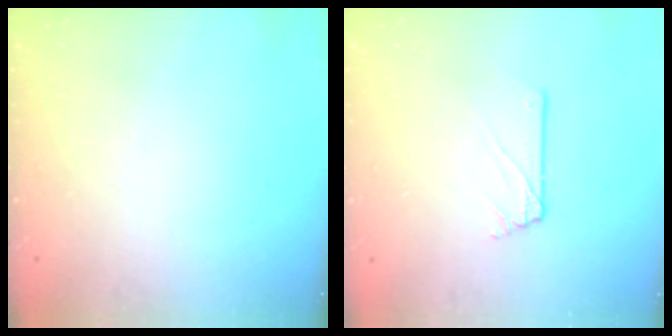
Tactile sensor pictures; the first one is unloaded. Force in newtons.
{"total": 1.5, "press": 1.5, "slide": 0.1}